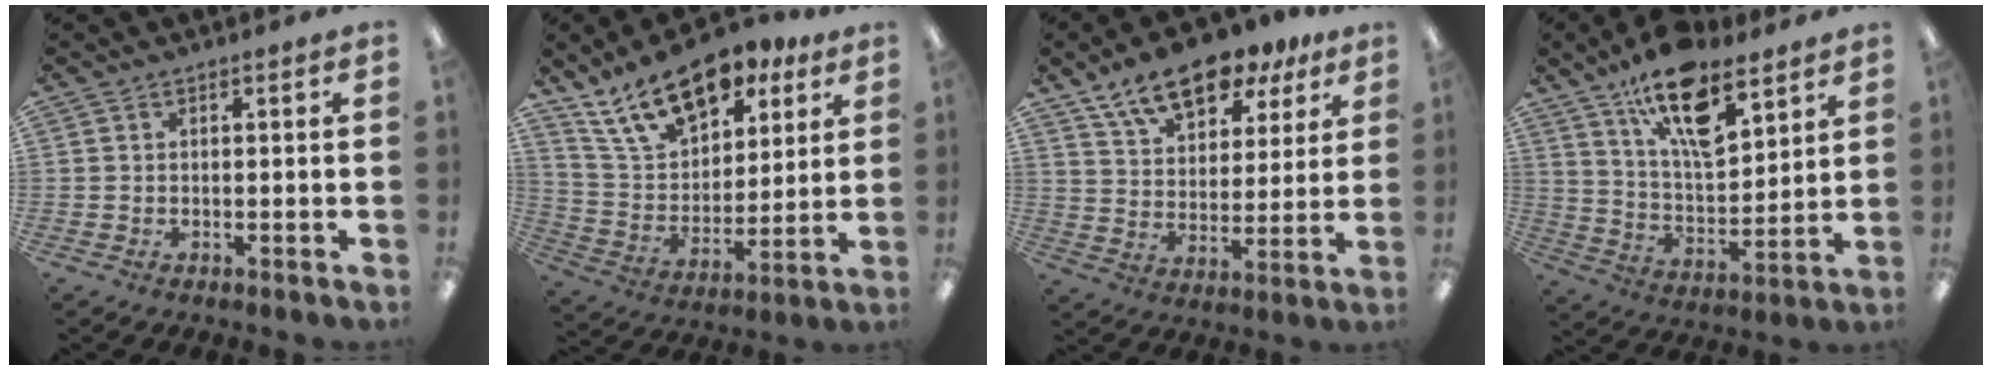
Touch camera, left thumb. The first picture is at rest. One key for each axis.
{"total": 18.7, "fx": 12.6, "fy": 9.7, "fz": 9.9, "tx": -0.171, "ty": -0.056, "tz": 0.226}
{"total": 13.9, "fx": 10.4, "fy": 6.4, "fz": 6.6, "tx": -0.108, "ty": -0.053, "tz": 0.187}
{"total": 17.7, "fx": 11.6, "fy": 7.1, "fz": 11.3, "tx": -0.186, "ty": -0.060, "tz": 0.197}